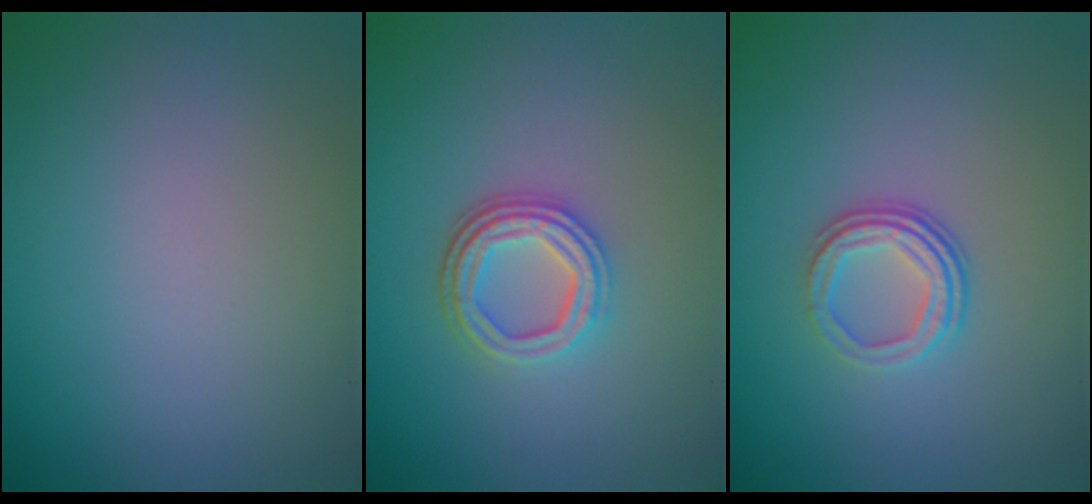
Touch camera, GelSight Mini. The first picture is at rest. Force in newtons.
{"total": 3.7, "press": 3.0, "slide": 2.1}
{"total": 3.3, "press": 2.4, "slide": 2.3}